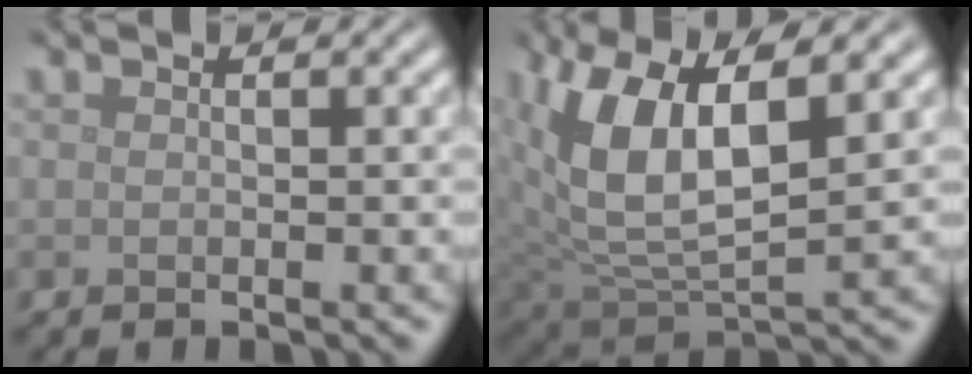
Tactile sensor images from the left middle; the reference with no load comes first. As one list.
[{"total": 9.1, "force": [2.8, 4.1, 7.7], "torque": [-0.167, -0.001, 0.050]}]